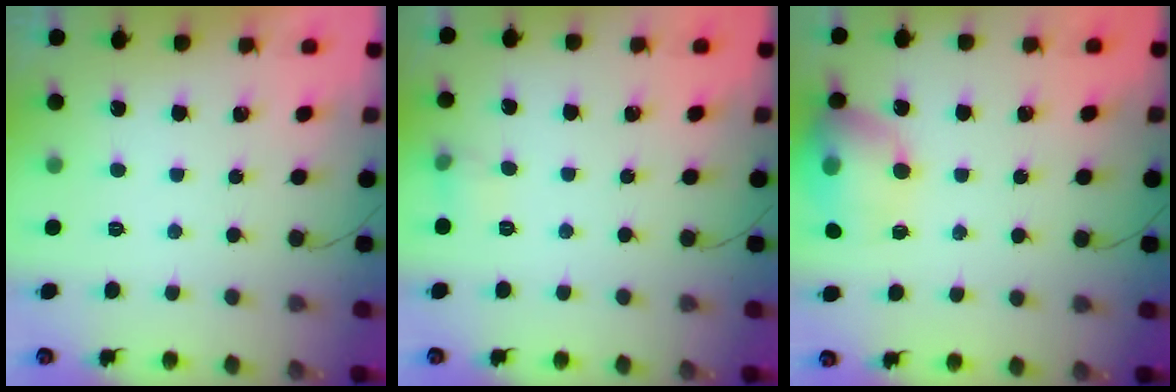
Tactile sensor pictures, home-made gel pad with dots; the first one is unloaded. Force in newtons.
{"total": 5.3, "press": 5.1, "slide": 1.4}
{"total": 16.2, "press": 16.1, "slide": 2.0}